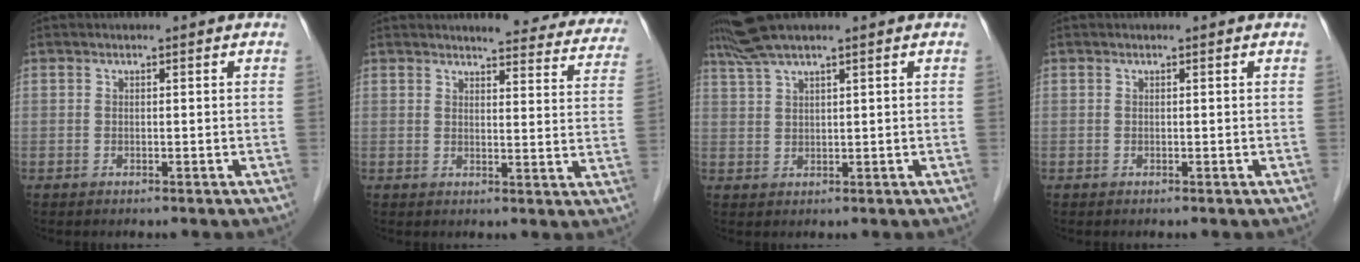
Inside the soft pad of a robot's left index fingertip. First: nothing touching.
{"total": 15.1, "force": [14.1, 3.0, 4.5], "torque": [-0.021, -0.046, 0.134]}
{"total": 5.0, "force": [4.2, 0.4, 2.7], "torque": [-0.062, 0.032, 0.087]}
{"total": 0.0}